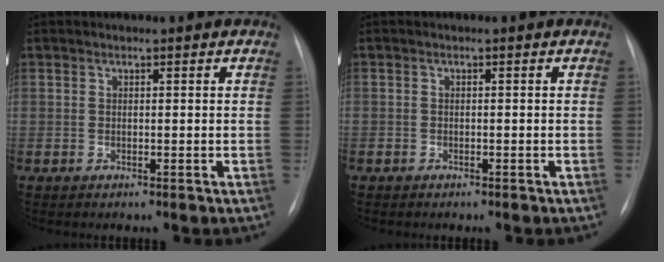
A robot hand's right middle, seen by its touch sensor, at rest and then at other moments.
{"total": 0.7, "force": [-0.4, 0.5, 0.0], "torque": [-0.007, 0.005, -0.008]}